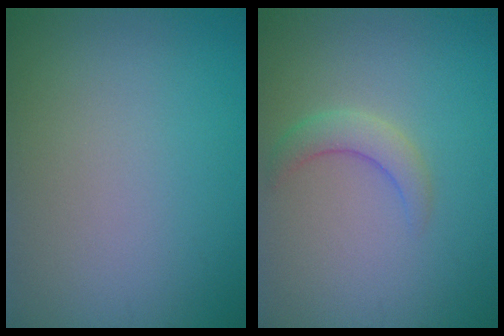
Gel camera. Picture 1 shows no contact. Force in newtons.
{"total": 2.1, "press": 2.1, "slide": 0.3}